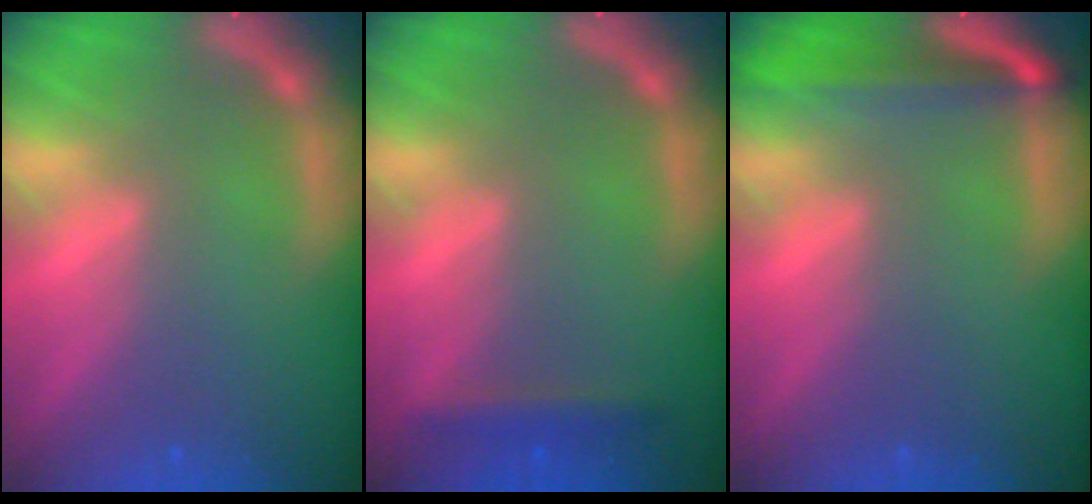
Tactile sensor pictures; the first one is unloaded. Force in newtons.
{"total": 1.9}
{"total": 5.0}